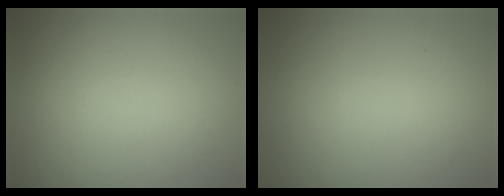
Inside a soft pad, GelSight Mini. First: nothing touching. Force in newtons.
{"total": 0.0}